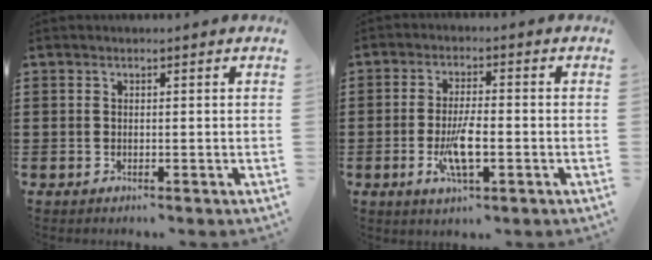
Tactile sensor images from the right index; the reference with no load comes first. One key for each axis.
{"total": 5.9, "fx": -1.7, "fy": 1.6, "fz": 5.4, "tx": -0.116, "ty": -0.009, "tz": -0.035}